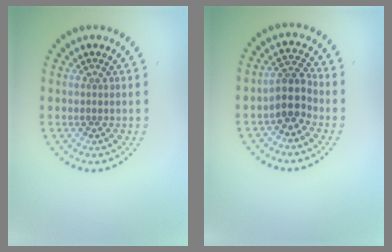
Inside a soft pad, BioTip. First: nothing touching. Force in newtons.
{"total": 3.1, "press": 2.7, "slide": 1.6}